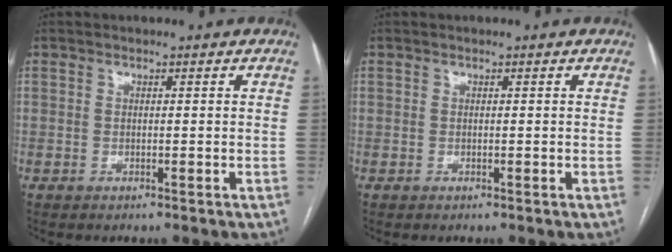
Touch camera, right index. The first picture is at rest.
{"total": 0.0}